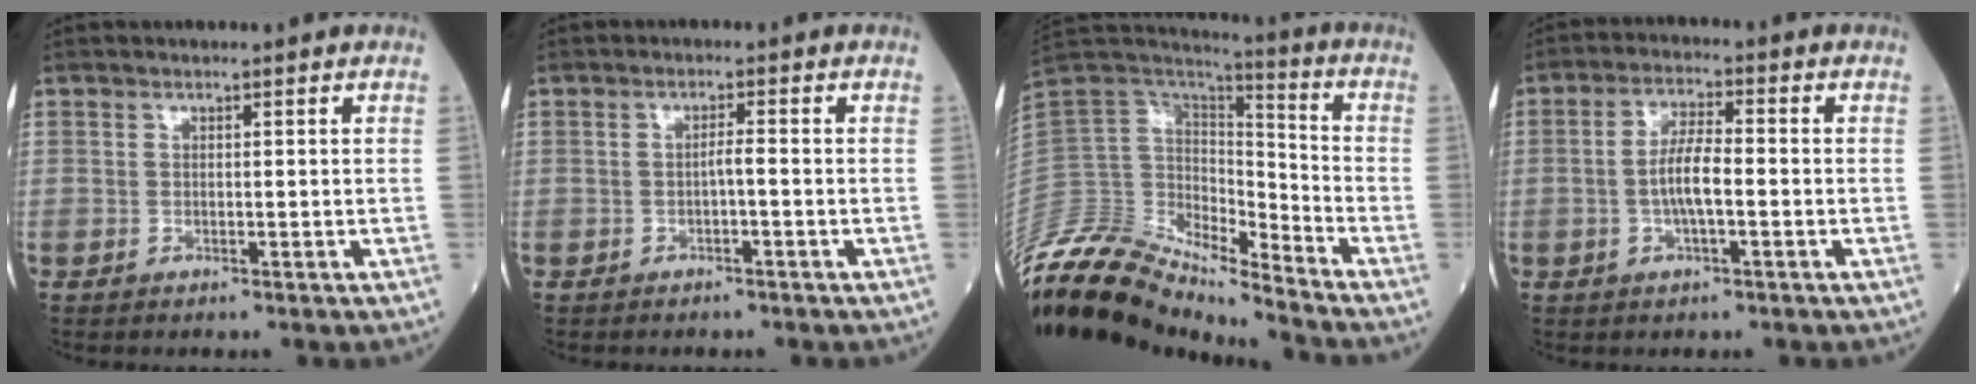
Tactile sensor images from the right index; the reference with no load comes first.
{"total": 1.3, "force": [-0.6, -0.1, 1.2], "torque": [-0.024, 0.001, -0.010]}
{"total": 16.1, "force": [-15.5, 2.9, 3.1], "torque": [-0.074, 0.075, -0.287]}
{"total": 5.5, "force": [-1.0, 1.2, 5.2], "torque": [-0.112, 0.007, -0.021]}